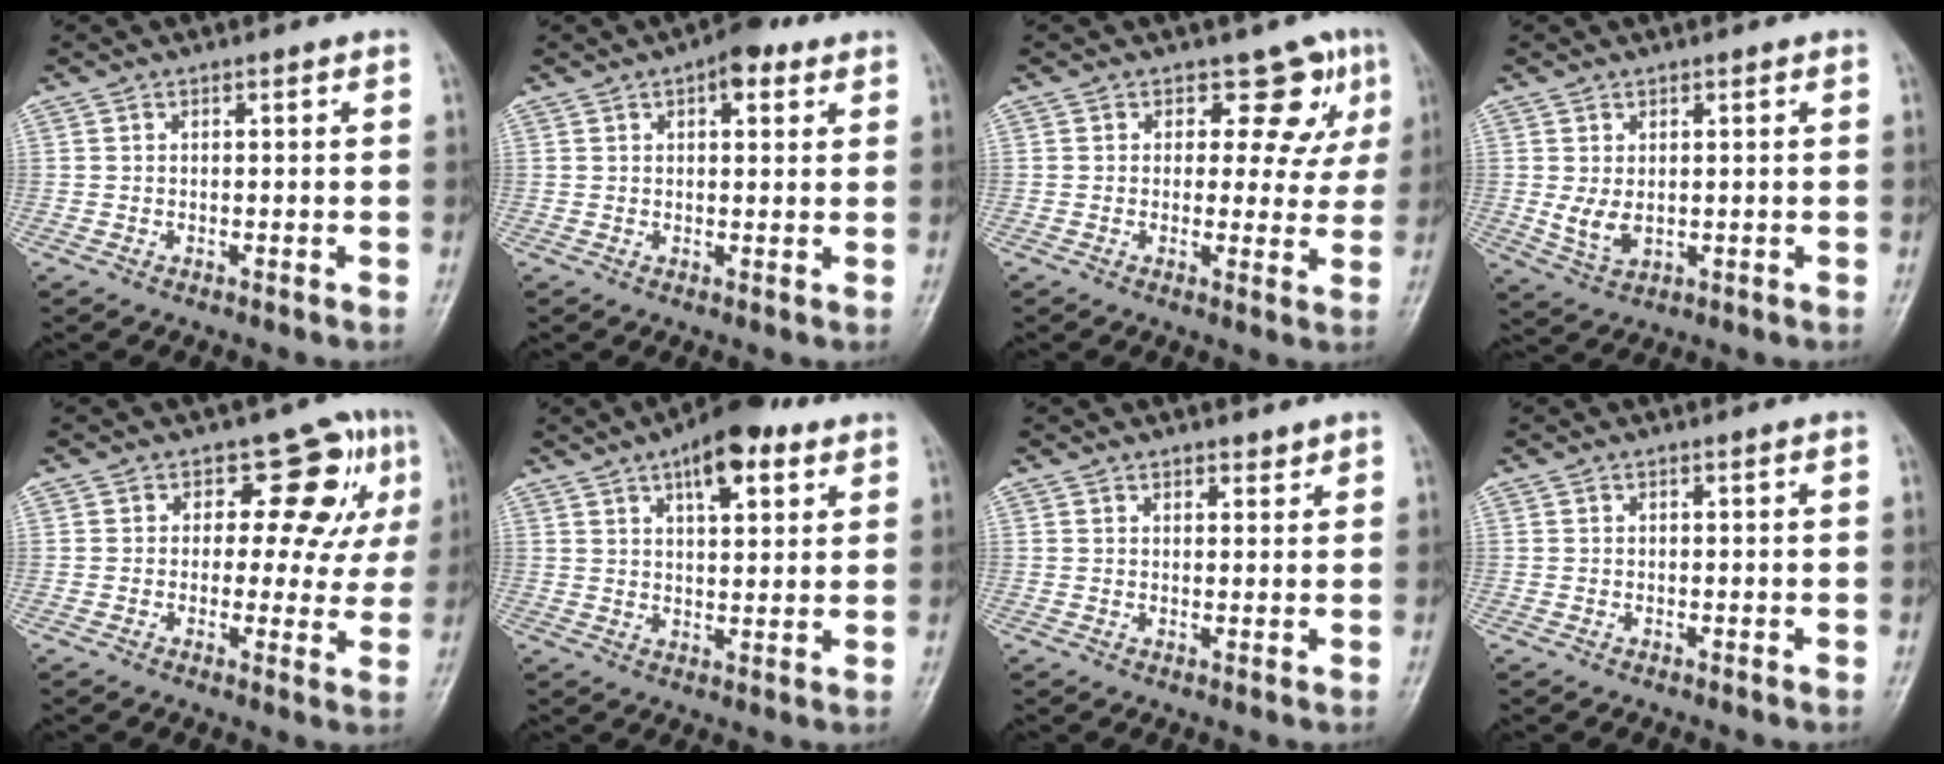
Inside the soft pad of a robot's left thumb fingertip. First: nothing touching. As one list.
[{"total": 5.6, "force": [3.0, 2.6, 3.9], "torque": [-0.035, -0.005, 0.034]}, {"total": 7.4, "force": [4.0, 5.1, 3.5], "torque": [0.001, -0.017, 0.038]}, {"total": 4.2, "force": [0.4, 2.9, 3.0], "torque": [-0.051, -0.015, 0.016]}, {"total": 10.7, "force": [3.8, 6.9, 7.3], "torque": [-0.029, -0.005, 0.041]}, {"total": 11.0, "force": [6.0, 4.5, 8.0], "torque": [-0.097, -0.015, 0.086]}, {"total": 1.1, "force": [1.0, 0.5, 0.2], "torque": [0.005, -0.007, 0.013]}, {"total": 0.0}]